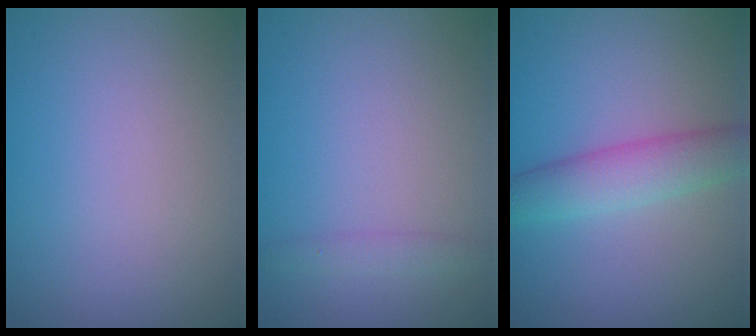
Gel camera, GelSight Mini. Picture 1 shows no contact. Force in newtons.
{"total": 1.1, "press": 1.1, "slide": 0.1}
{"total": 3.9, "press": 3.9, "slide": 0.1}